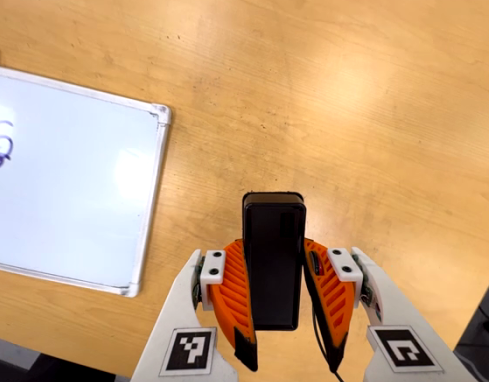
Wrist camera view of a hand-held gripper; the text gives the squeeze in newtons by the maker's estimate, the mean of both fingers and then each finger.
{"total": 4.8, "left": 3.4, "right": 6.2}